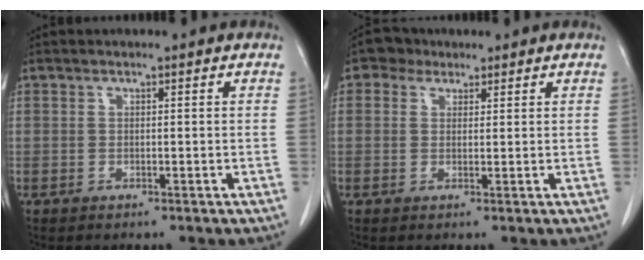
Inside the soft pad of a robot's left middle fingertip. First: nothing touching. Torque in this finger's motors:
{"motor_torque": [0.11, -0.09, -0.03, 0.00]}